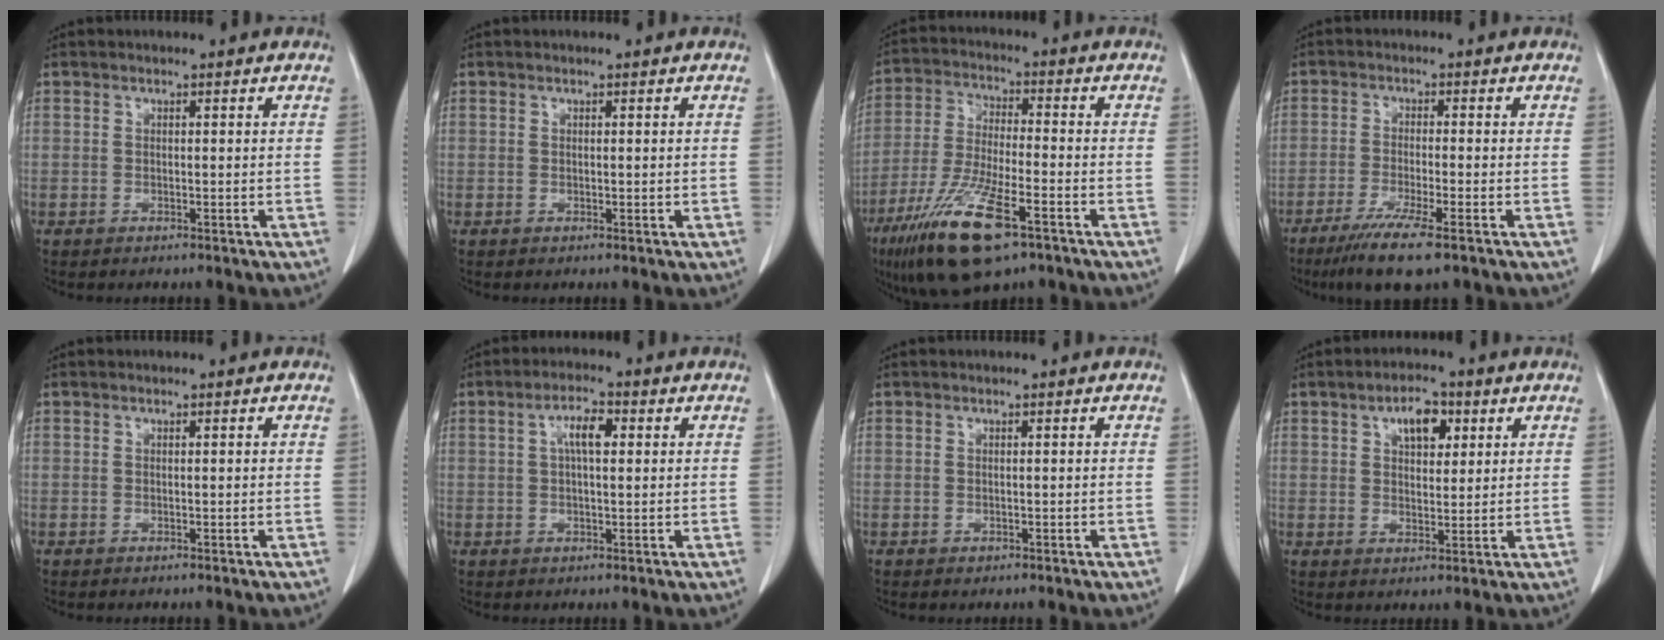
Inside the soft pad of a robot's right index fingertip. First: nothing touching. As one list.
[{"total": 0.0}, {"total": 14.3, "force": [-8.2, 2.7, 11.4], "torque": [-0.234, -0.032, -0.143]}, {"total": 7.9, "force": [-5.4, 0.1, 5.8], "torque": [-0.101, -0.020, -0.087]}, {"total": 0.0}, {"total": 4.5, "force": [1.1, 1.4, 4.1], "torque": [-0.078, 0.011, 0.019]}, {"total": 0.0}, {"total": 5.8, "force": [2.6, 2.8, 4.3], "torque": [-0.071, 0.008, 0.043]}]